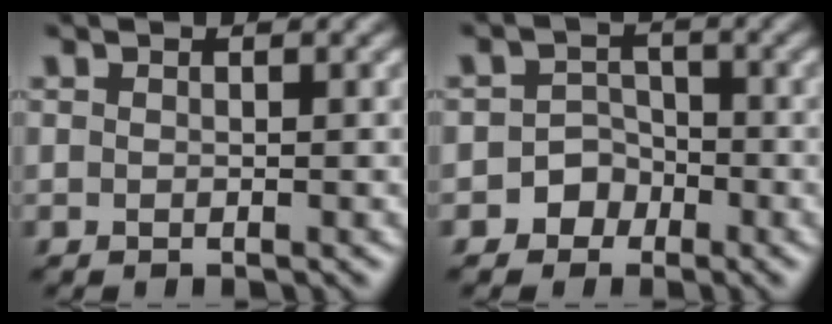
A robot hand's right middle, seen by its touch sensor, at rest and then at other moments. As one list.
[{"total": 2.9, "force": [-1.5, 2.4, 0.3], "torque": [0.031, 0.013, -0.040]}]